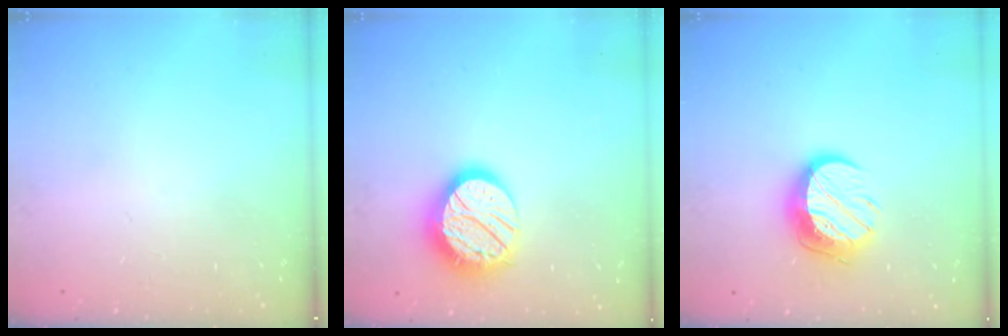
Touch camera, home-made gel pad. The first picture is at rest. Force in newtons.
{"total": 15.9, "press": 15.9, "slide": 1.0}
{"total": 12.4, "press": 12.4, "slide": 0.8}